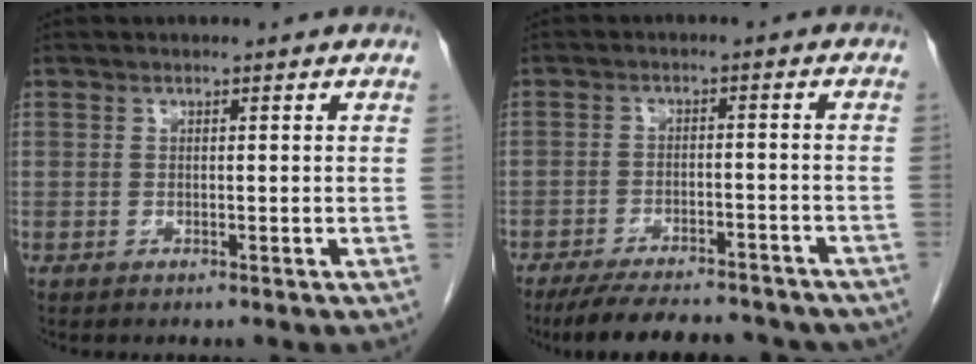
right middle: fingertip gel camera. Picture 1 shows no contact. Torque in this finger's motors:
{"motor_torque": [1.09, -1.05, 0.45, 0.12]}